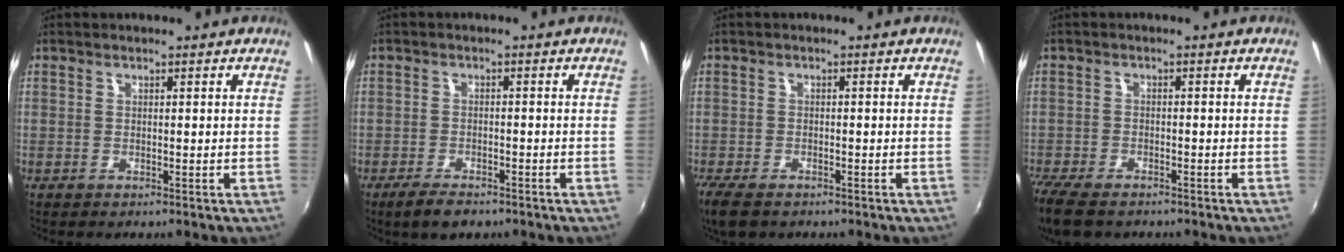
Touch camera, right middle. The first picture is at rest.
{"total": 4.7, "force": [-3.6, 1.8, 2.5], "torque": [-0.066, -0.011, -0.064]}
{"total": 5.4, "force": [-4.1, 2.1, 2.9], "torque": [-0.075, -0.022, -0.077]}
{"total": 8.5, "force": [-6.8, 3.1, 4.2], "torque": [-0.115, -0.037, -0.128]}